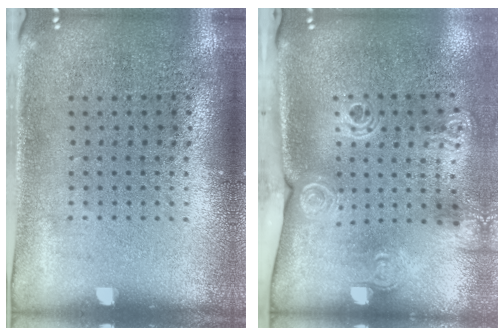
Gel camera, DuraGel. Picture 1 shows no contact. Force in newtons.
{"total": 2.0, "press": 1.5, "slide": 1.4}